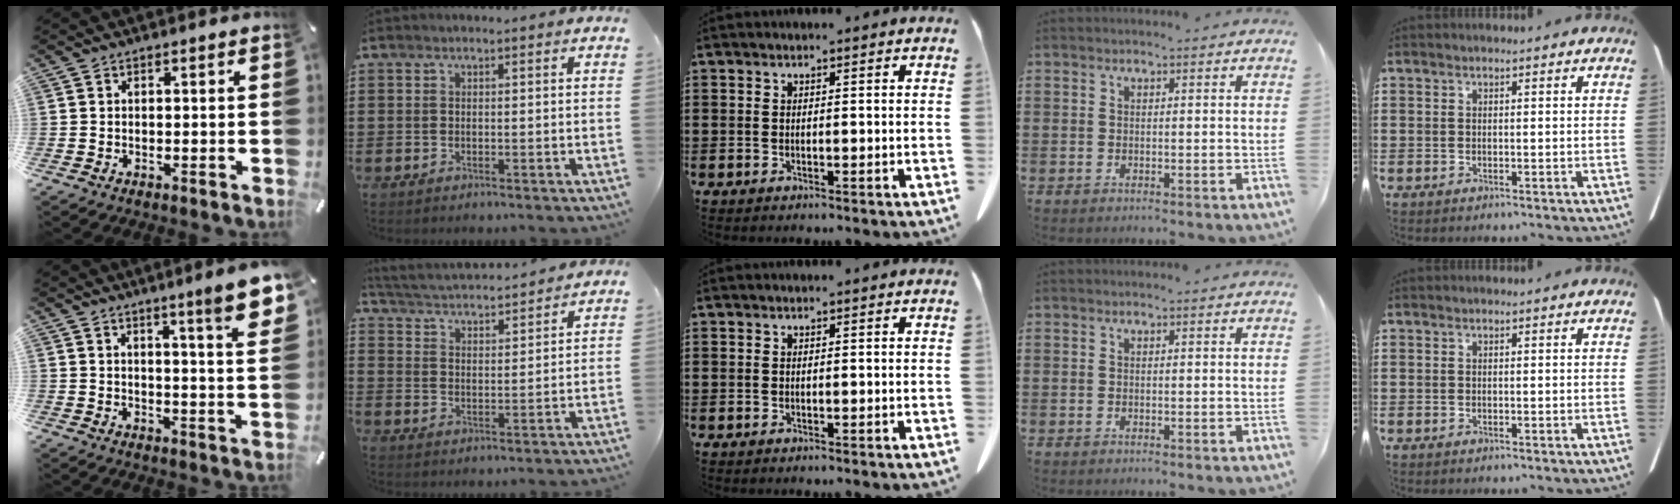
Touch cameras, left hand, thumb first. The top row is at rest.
{"thumb": {"total": 10.2, "force": [6.8, 1.0, 7.5], "torque": [-0.108, -0.043, 0.109]}, "index": {"total": 3.2, "force": [3.2, -0.1, 0.3], "torque": [-0.027, -0.028, 0.048]}}